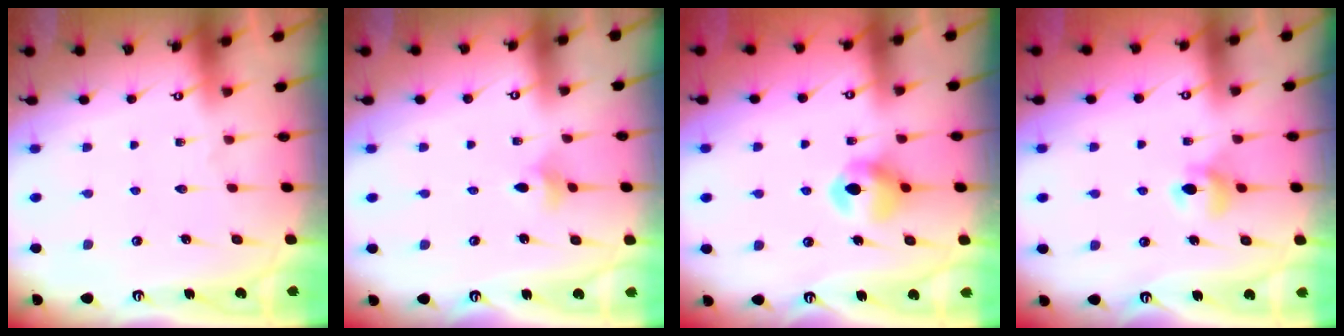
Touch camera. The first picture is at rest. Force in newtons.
{"total": 3.1, "press": 3.0, "slide": 0.6}
{"total": 7.9, "press": 7.8, "slide": 0.6}
{"total": 5.9, "press": 5.9, "slide": 0.6}